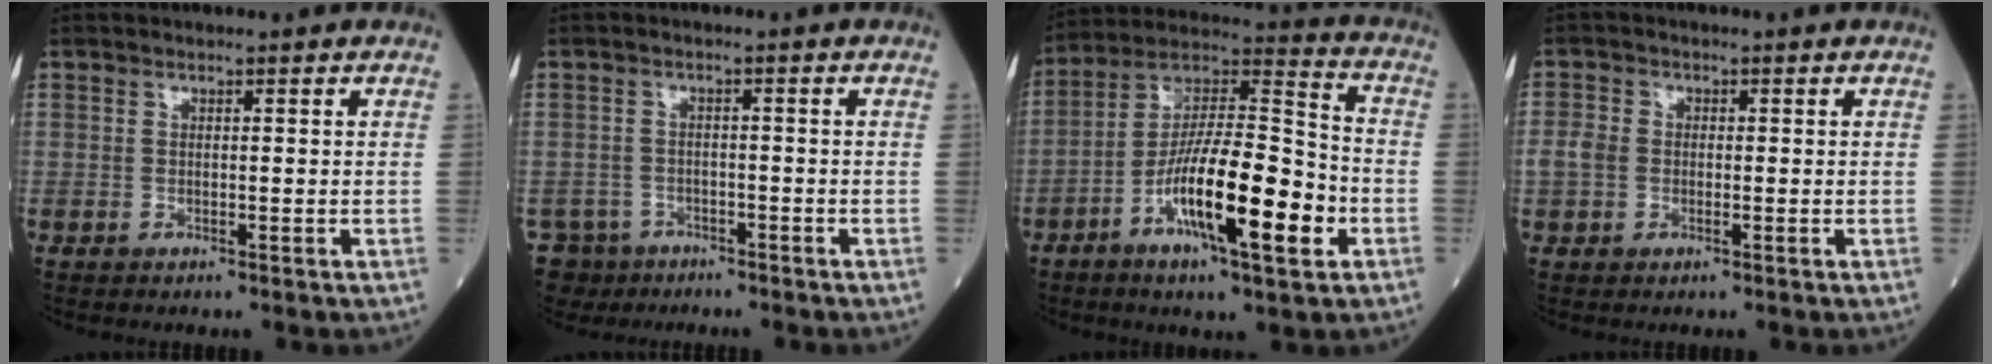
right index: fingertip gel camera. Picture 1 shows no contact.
{"total": 5.9, "force": [-4.4, 3.9, -0.2], "torque": [-0.001, 0.001, -0.074]}
{"total": 17.8, "force": [-6.0, 3.2, 16.5], "torque": [-0.298, 0.000, -0.103]}
{"total": 2.9, "force": [-0.3, 2.3, 1.7], "torque": [-0.047, 0.011, -0.008]}